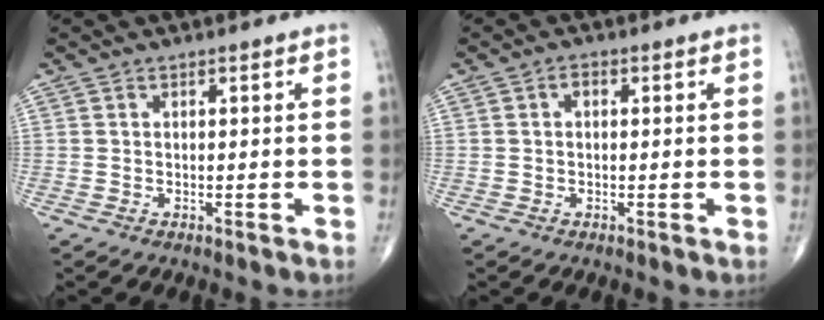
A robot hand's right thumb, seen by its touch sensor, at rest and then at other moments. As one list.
[{"total": 1.5, "force": [0.2, 0.9, 1.2], "torque": [-0.016, 0.005, 0.001]}]